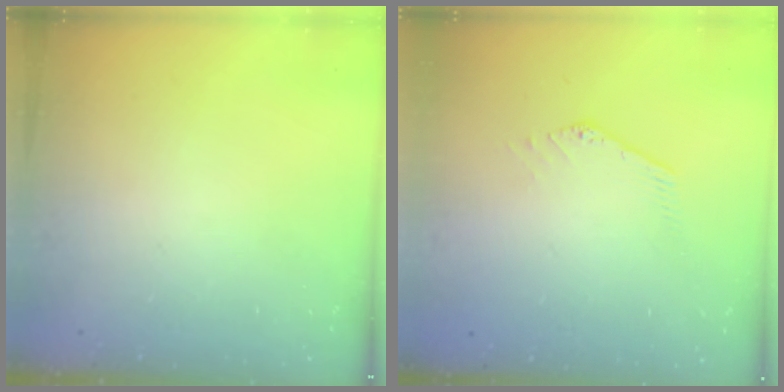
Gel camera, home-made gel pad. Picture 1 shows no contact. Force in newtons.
{"total": 0.0}